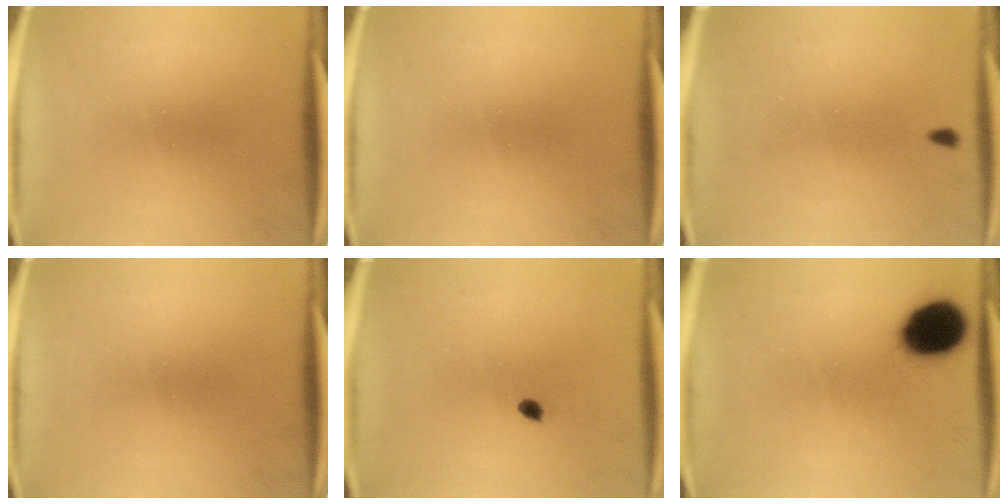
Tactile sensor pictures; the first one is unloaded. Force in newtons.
{"total": 0.0}
{"total": 0.8}
{"total": 0.0}
{"total": 1.1}
{"total": 13.9}